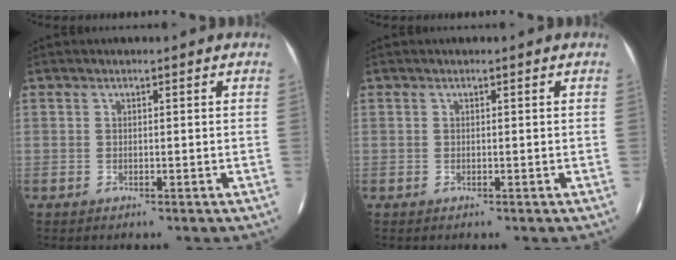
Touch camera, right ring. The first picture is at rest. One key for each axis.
{"total": 0.0}